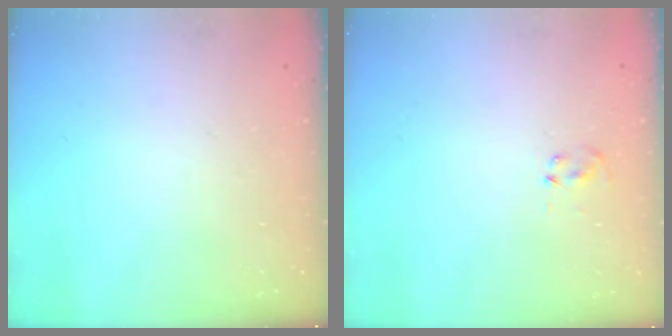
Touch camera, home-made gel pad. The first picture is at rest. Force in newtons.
{"total": 3.8, "press": 3.5, "slide": 1.4}